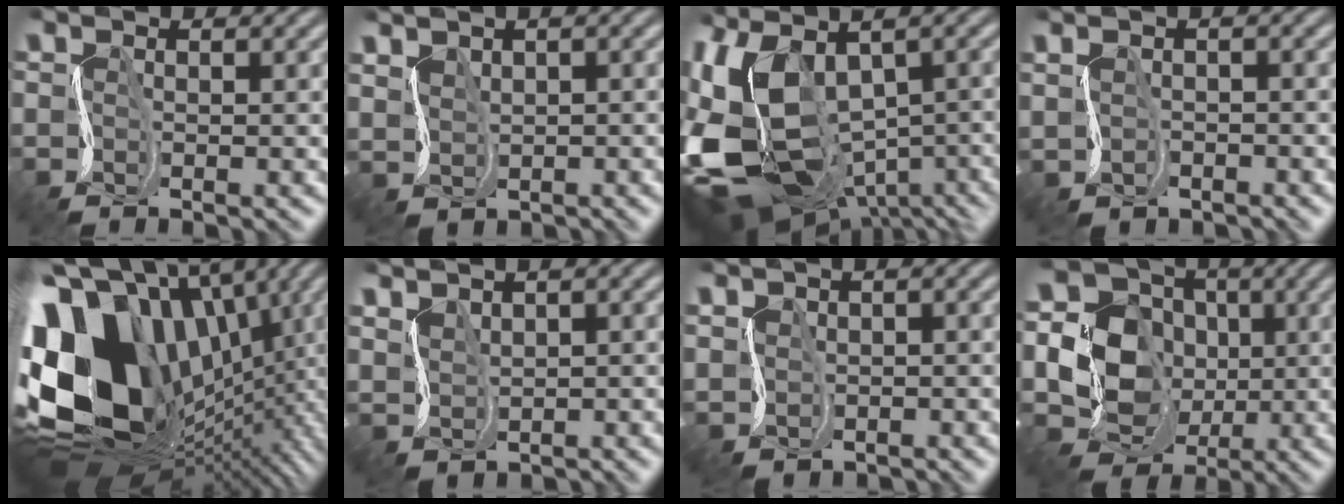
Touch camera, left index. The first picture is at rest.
{"total": 1.0, "force": [0.5, -0.4, -0.8], "torque": [0.008, -0.009, 0.020]}
{"total": 14.4, "force": [-4.0, 8.3, 11.0], "torque": [-0.246, -0.042, -0.022]}
{"total": 0.9, "force": [-0.8, -0.4, -0.3], "torque": [-0.003, -0.014, -0.005]}
{"total": 16.0, "force": [-0.2, 11.7, 10.9], "torque": [-0.224, -0.020, 0.031]}
{"total": 1.2, "force": [0.7, -0.6, -0.7], "torque": [0.004, -0.009, 0.026]}
{"total": 0.7, "force": [-0.3, 0.4, -0.5], "torque": [0.006, -0.005, 0.006]}
{"total": 12.2, "force": [-0.2, 11.3, 4.7], "torque": [-0.134, 0.017, -0.029]}